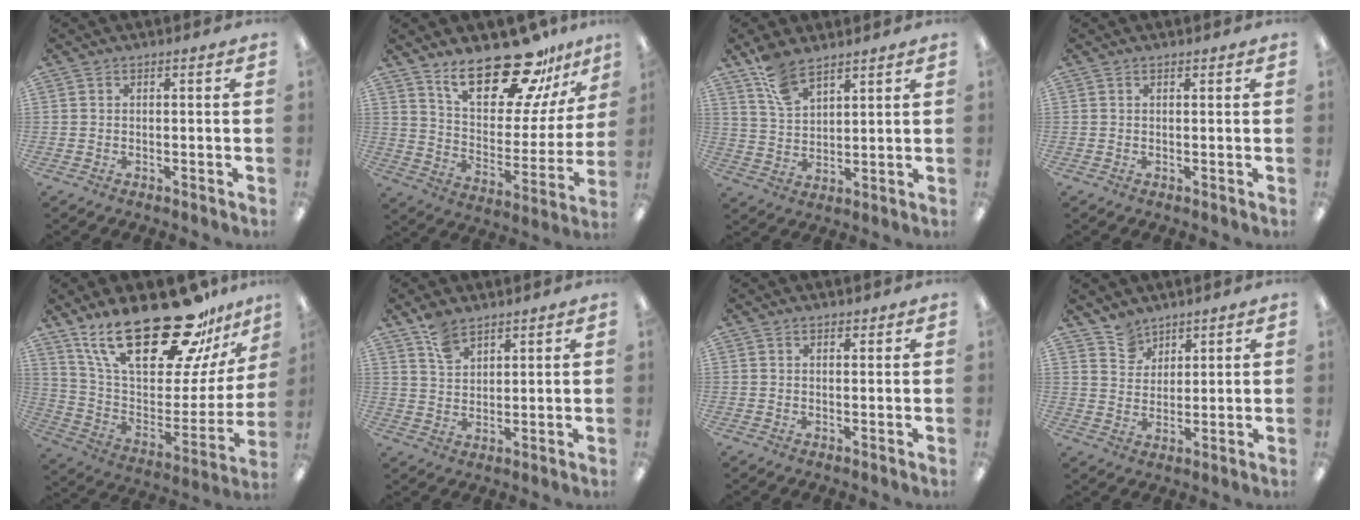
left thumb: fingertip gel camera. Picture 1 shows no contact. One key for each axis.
{"total": 21.9, "fx": 16.5, "fy": 8.2, "fz": 11.9, "tx": -0.182, "ty": -0.110, "tz": 0.280}
{"total": 8.9, "fx": 6.7, "fy": 4.0, "fz": 4.2, "tx": -0.087, "ty": -0.026, "tz": 0.126}
{"total": 0.6, "fx": 0.5, "fy": 0.3, "fz": 0.0, "tx": 0.007, "ty": -0.003, "tz": 0.009}
{"total": 29.3, "fx": 20.1, "fy": 10.2, "fz": 18.8, "tx": -0.314, "ty": -0.131, "tz": 0.348}
{"total": 6.8, "fx": 5.2, "fy": 3.5, "fz": 2.5, "tx": -0.048, "ty": -0.021, "tz": 0.099}
{"total": 1.3, "fx": 1.1, "fy": 0.7, "fz": 0.1, "tx": 0.006, "ty": -0.003, "tz": 0.019}
{"total": 6.2, "fx": 5.0, "fy": 3.6, "fz": 0.3, "tx": -0.013, "ty": -0.027, "tz": 0.097}